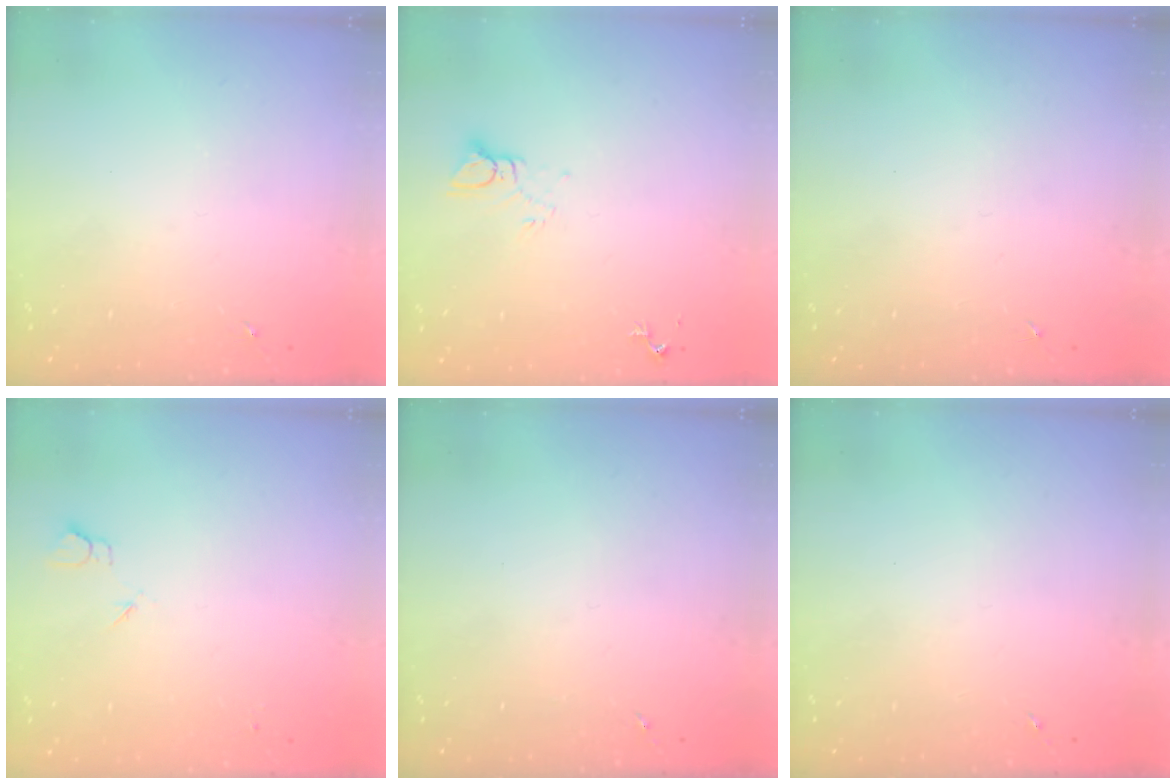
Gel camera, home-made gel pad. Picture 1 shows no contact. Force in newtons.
{"total": 4.4, "press": 4.4, "slide": 0.3}
{"total": 0.0}
{"total": 3.2, "press": 3.2, "slide": 0.4}
{"total": 0.0}
{"total": 0.0}